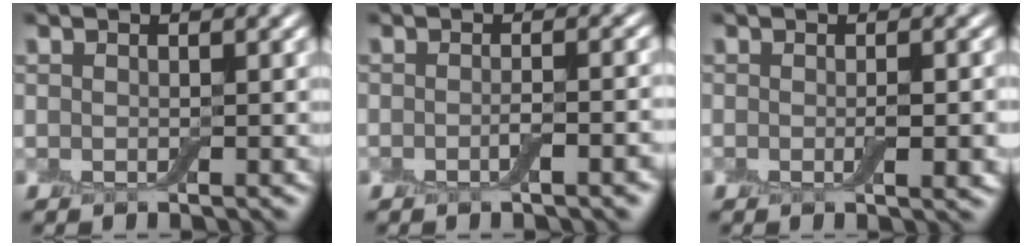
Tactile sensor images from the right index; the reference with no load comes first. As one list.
[{"total": 2.9, "force": [-1.0, 0.8, 2.5], "torque": [-0.029, 0.004, -0.019]}, {"total": 2.4, "force": [-0.4, 0.6, 2.3], "torque": [-0.036, -0.005, -0.006]}]